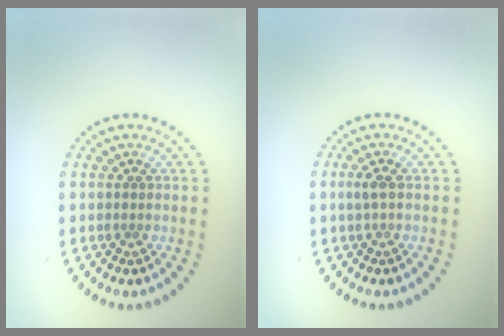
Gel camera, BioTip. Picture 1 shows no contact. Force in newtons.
{"total": 1.0, "press": 1.0, "slide": 0.3}